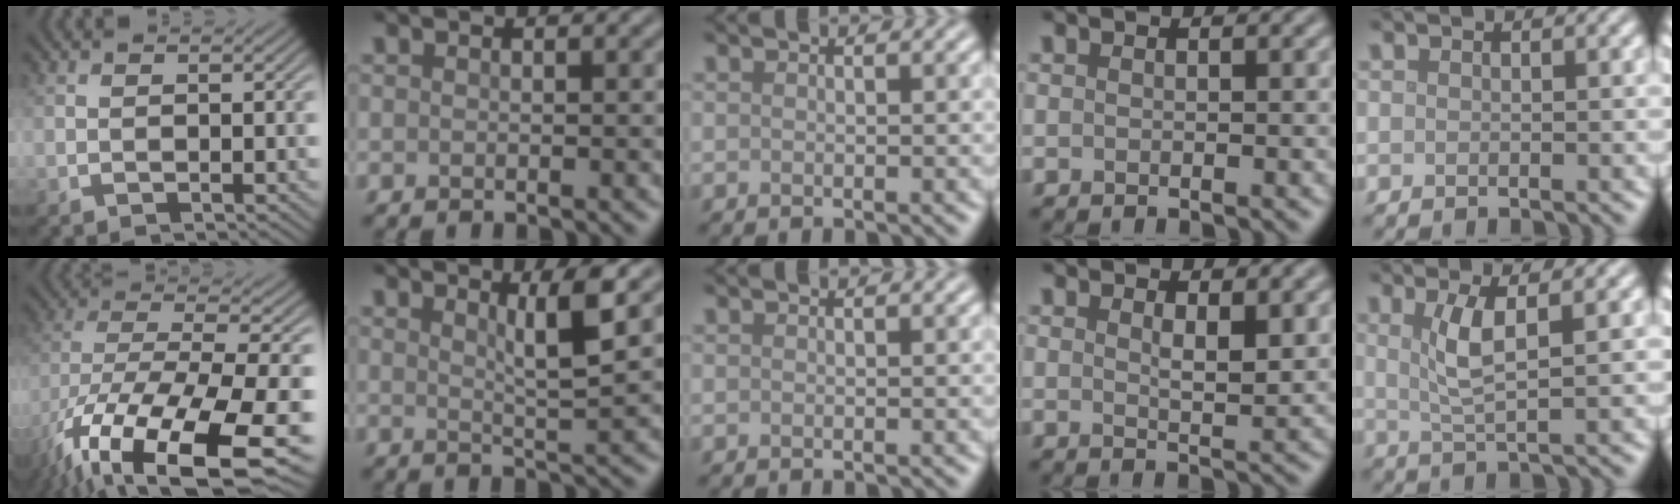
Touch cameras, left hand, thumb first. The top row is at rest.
{"thumb": {"total": 17.7, "force": [-9.4, 5.8, 13.8], "torque": [-0.283, -0.040, -0.144]}, "index": {"total": 3.5, "force": [1.6, 0.5, 3.1], "torque": [-0.045, -0.003, 0.028]}, "ring": {"total": 2.1, "force": [1.1, 0.6, 1.7], "torque": [-0.028, -0.007, 0.022]}, "little": {"total": 3.4, "force": [1.1, 0.7, 3.2], "torque": [-0.064, -0.002, 0.024]}}